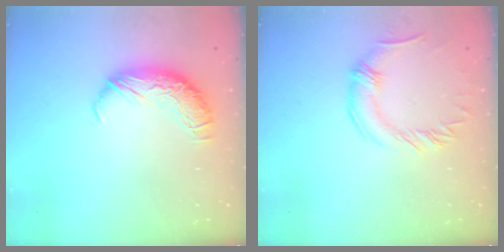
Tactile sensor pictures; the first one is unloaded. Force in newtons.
{"total": 0.0}